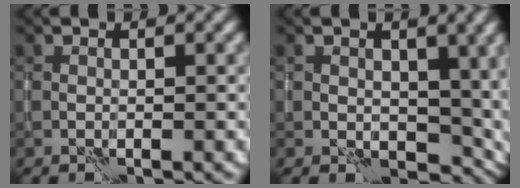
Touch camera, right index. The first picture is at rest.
{"total": 5.6, "force": [0.0, 3.9, 4.0], "torque": [-0.039, -0.014, 0.003]}